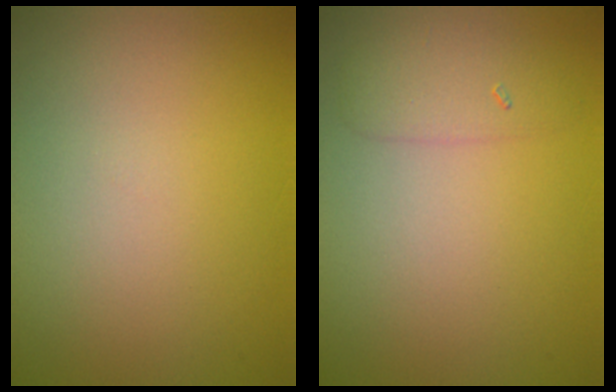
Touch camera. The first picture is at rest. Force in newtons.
{"total": 1.8, "press": 1.8, "slide": 0.1}